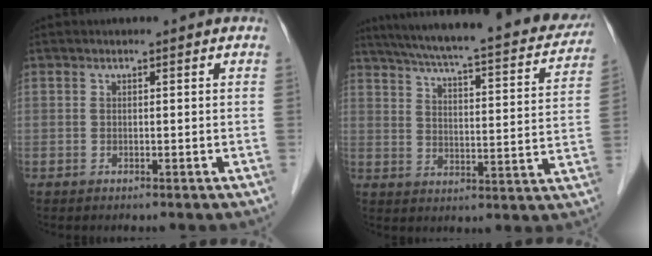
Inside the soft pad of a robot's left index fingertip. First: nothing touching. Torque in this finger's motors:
{"motor_torque": [-0.23, -0.51, 0.55, 0.13]}